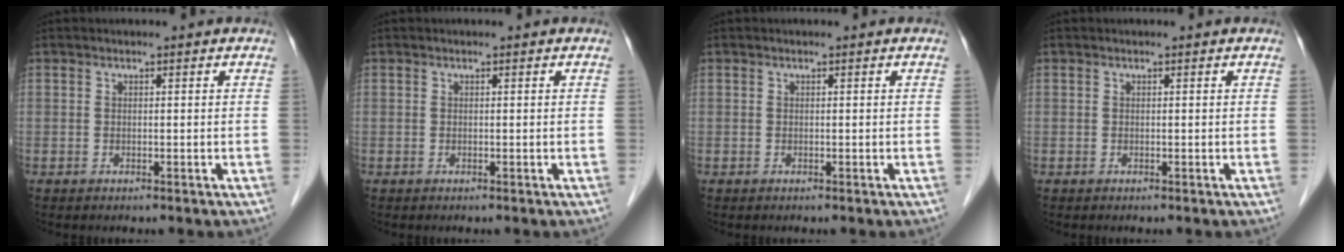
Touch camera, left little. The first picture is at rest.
{"total": 0.0}
{"total": 0.0}
{"total": 0.0}